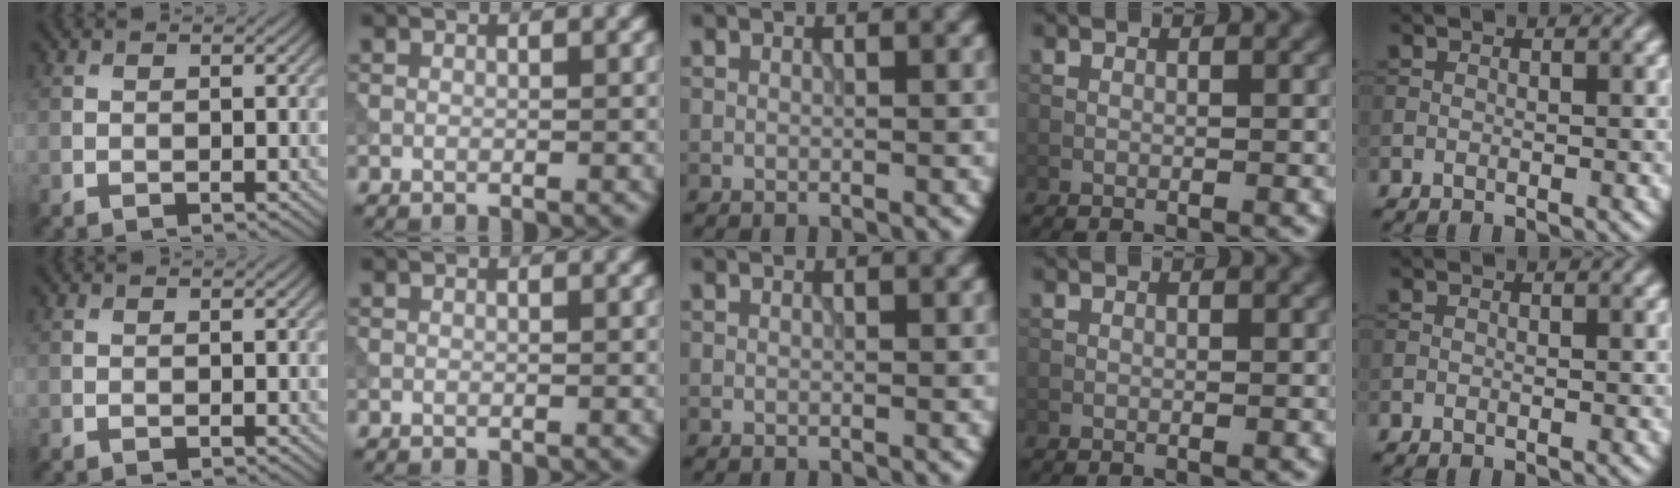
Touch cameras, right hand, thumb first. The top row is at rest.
{}